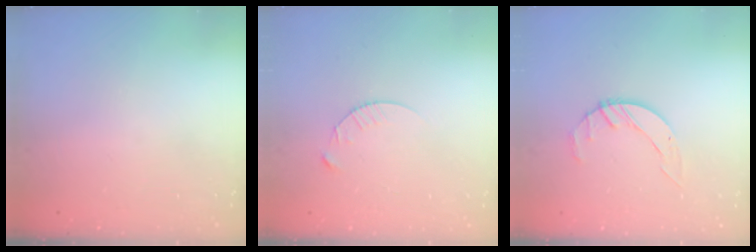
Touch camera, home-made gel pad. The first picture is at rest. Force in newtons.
{"total": 4.7, "press": 4.7, "slide": 0.6}
{"total": 3.4, "press": 3.3, "slide": 0.5}